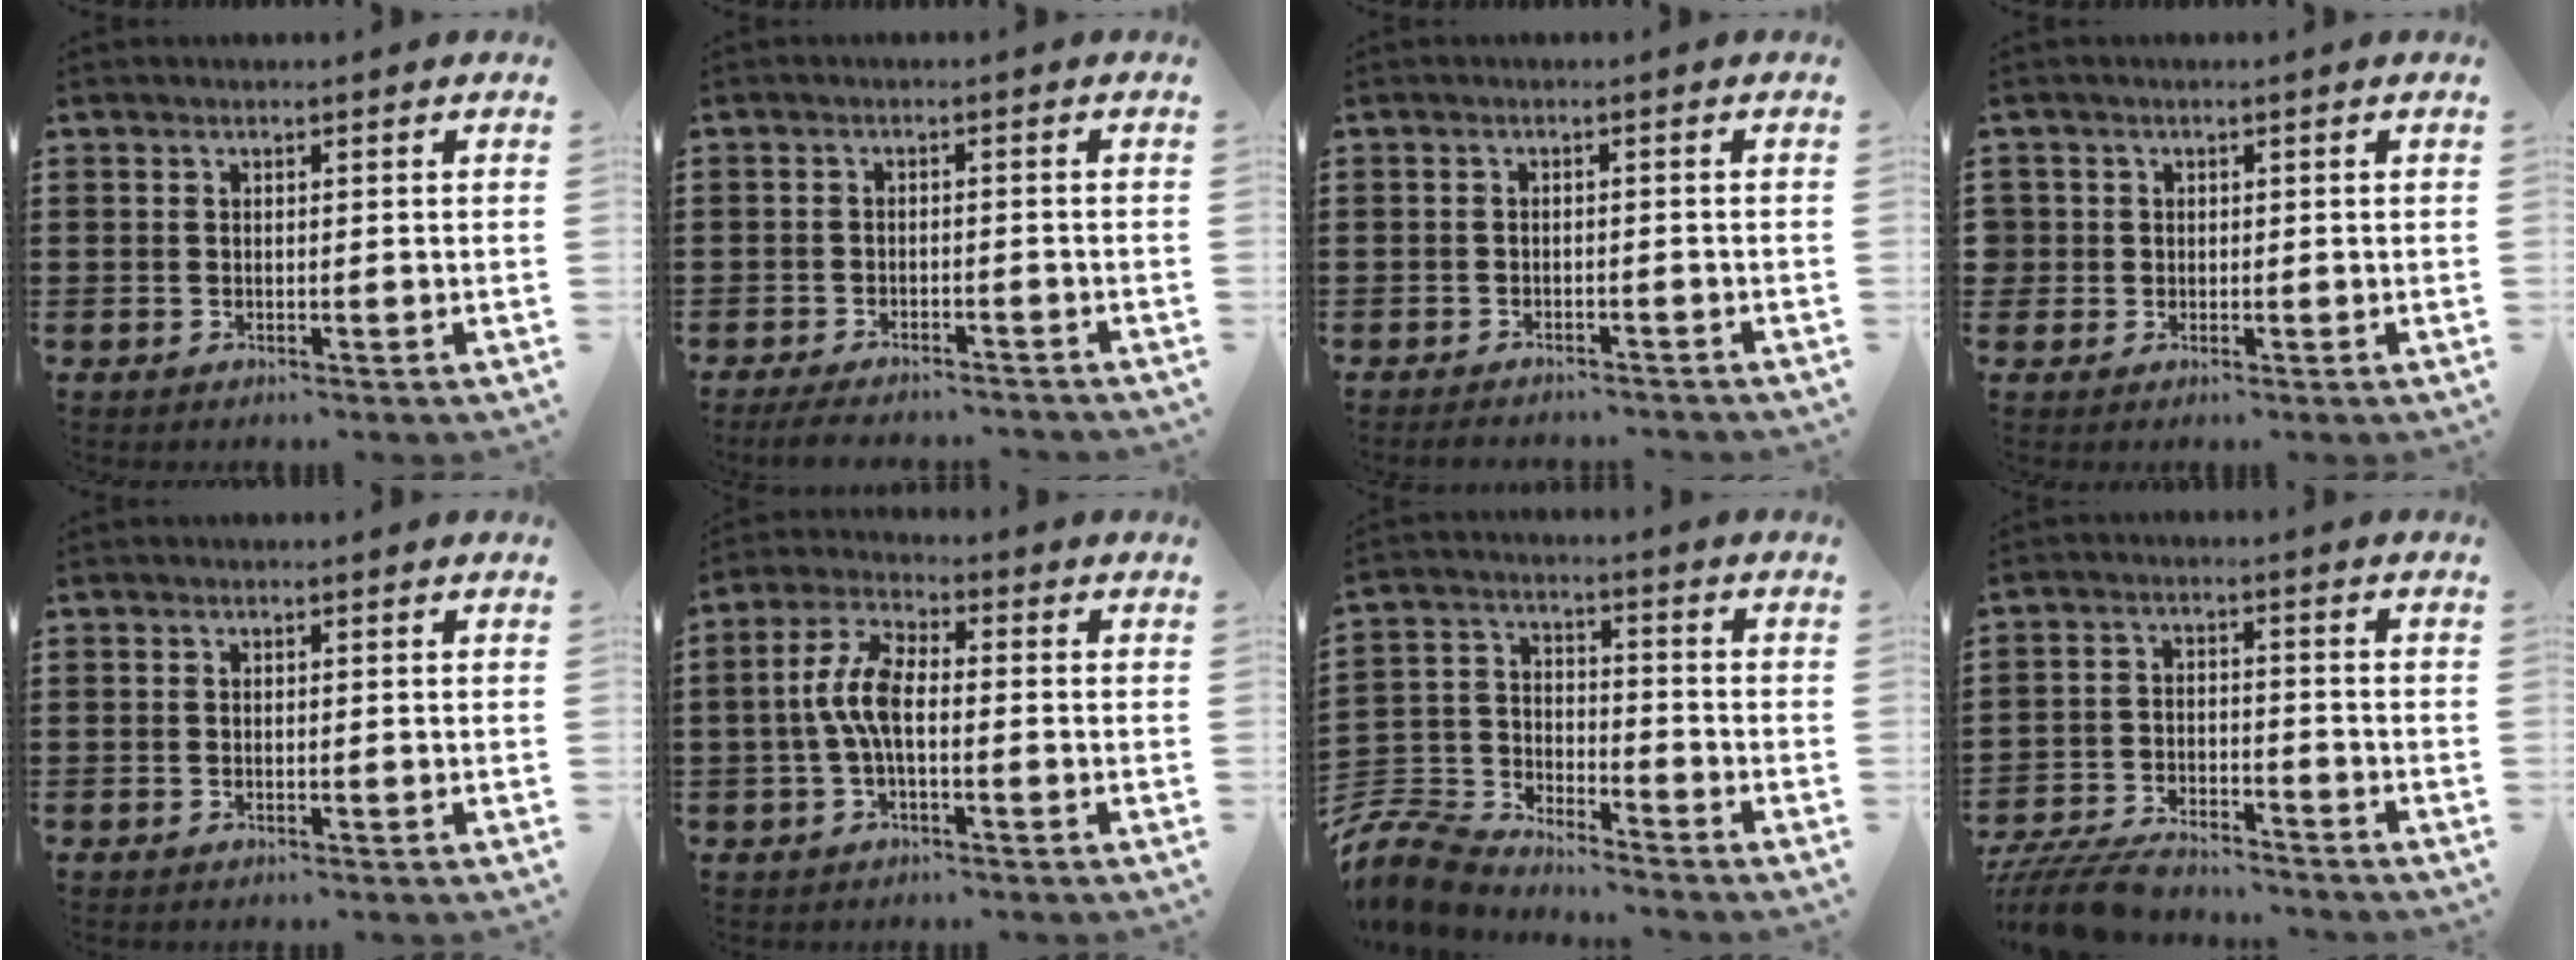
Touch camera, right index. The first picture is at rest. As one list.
[{"total": 2.8, "force": [-2.7, 0.3, 0.7], "torque": [-0.020, -0.001, -0.057]}, {"total": 1.5, "force": [-1.5, 0.2, 0.0], "torque": [-0.006, 0.001, -0.033]}, {"total": 1.5, "force": [0.0, 1.5, 0.1], "torque": [-0.010, 0.008, -0.002]}, {"total": 0.0}, {"total": 6.6, "force": [-0.7, 2.6, 6.0], "torque": [-0.144, -0.002, -0.021]}, {"total": 7.3, "force": [-6.9, 1.9, 1.0], "torque": [-0.052, 0.002, -0.148]}, {"total": 6.6, "force": [-6.2, 1.1, 1.9], "torque": [-0.045, 0.007, -0.122]}]